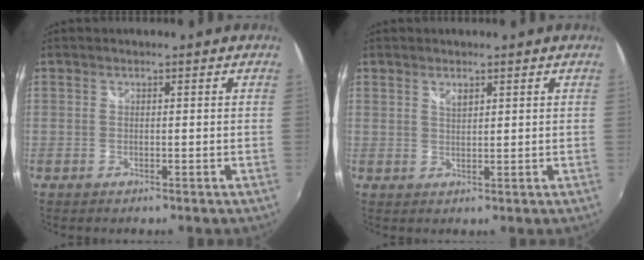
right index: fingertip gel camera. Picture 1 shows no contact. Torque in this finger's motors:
{"motor_torque": [0.00, 0.03, 0.01, 0.02]}